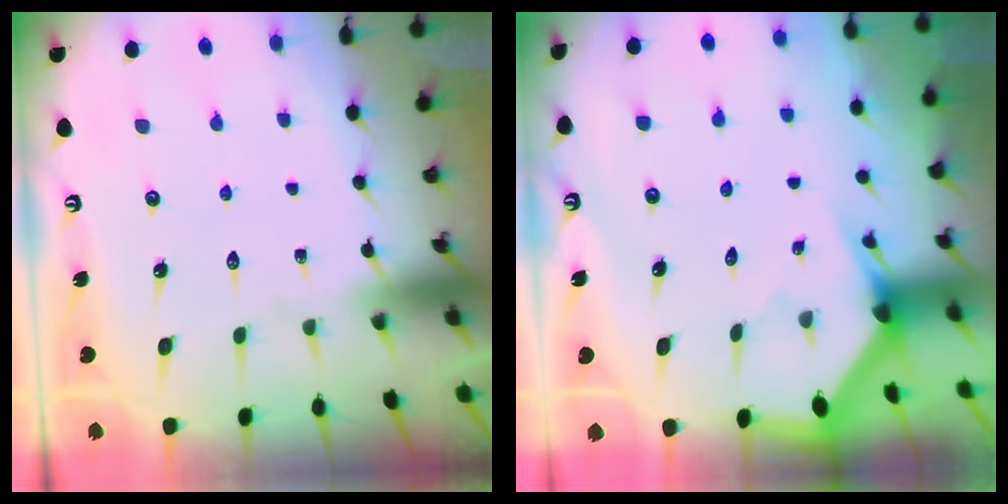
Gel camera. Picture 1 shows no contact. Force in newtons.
{"total": 2.4, "press": 2.4, "slide": 0.2}